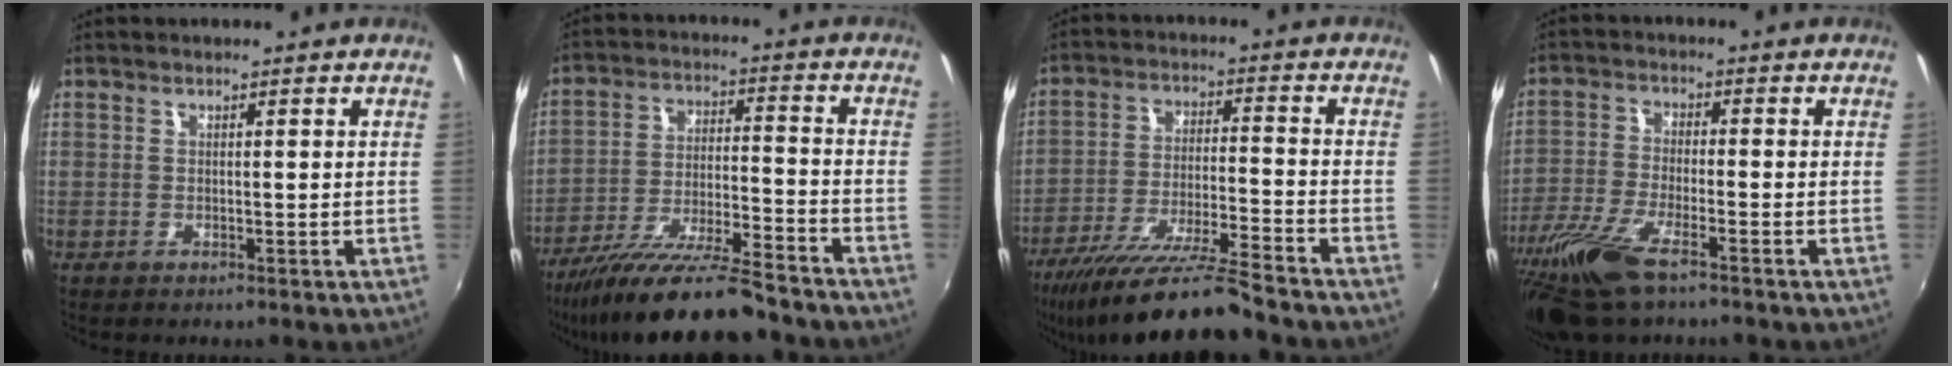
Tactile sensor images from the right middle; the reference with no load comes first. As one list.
[{"total": 17.7, "force": [-15.1, 1.8, 9.1], "torque": [-0.179, -0.036, -0.248]}, {"total": 16.3, "force": [-14.1, 0.6, 8.3], "torque": [-0.169, -0.030, -0.236]}, {"total": 12.6, "force": [-8.8, 3.1, 8.6], "torque": [-0.199, -0.039, -0.174]}]